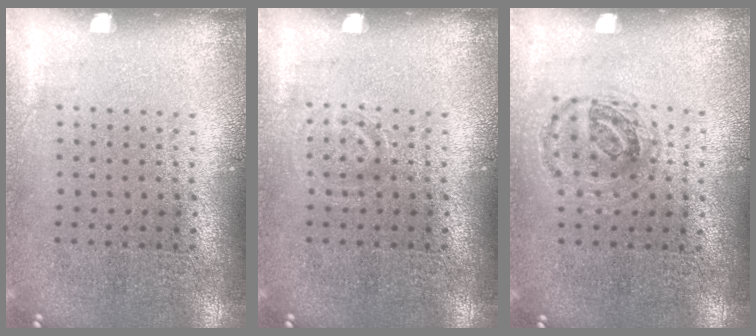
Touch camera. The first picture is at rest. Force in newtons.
{"total": 0.8, "press": 0.8, "slide": 0.2}
{"total": 1.0, "press": 0.9, "slide": 0.2}